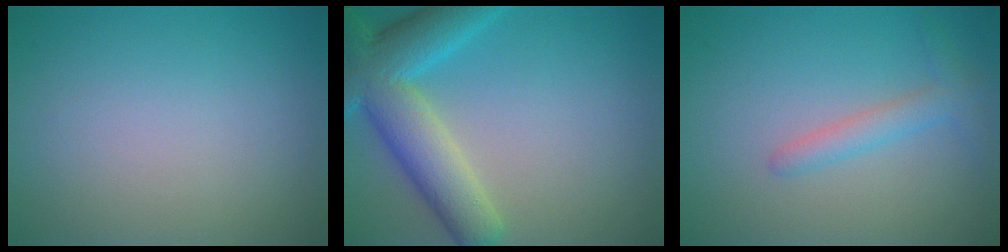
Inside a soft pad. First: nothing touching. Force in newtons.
{"total": 8.0, "press": 8.0, "slide": 0.5}
{"total": 2.1, "press": 2.1, "slide": 0.1}